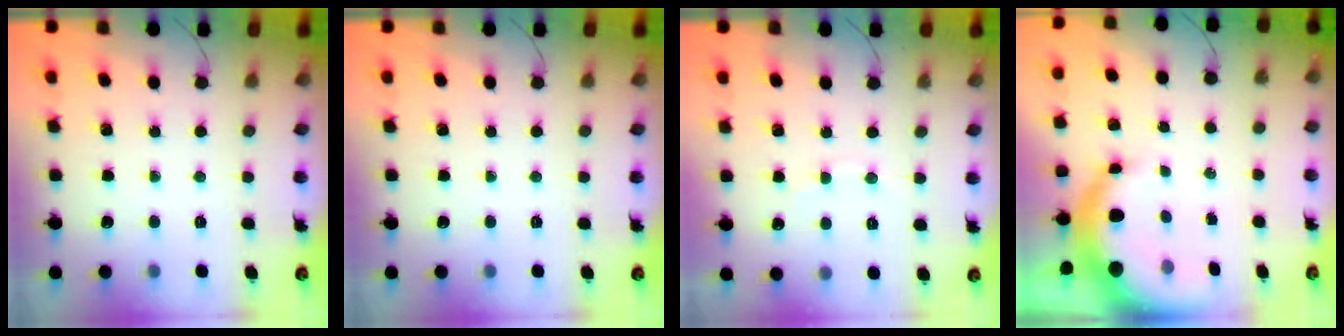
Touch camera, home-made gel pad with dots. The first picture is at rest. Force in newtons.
{"total": 0.0}
{"total": 5.0, "press": 4.8, "slide": 1.2}
{"total": 9.0, "press": 8.9, "slide": 1.6}